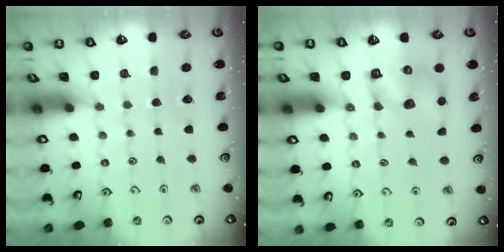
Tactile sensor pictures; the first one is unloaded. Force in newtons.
{"total": 6.8, "press": 6.7, "slide": 1.0}